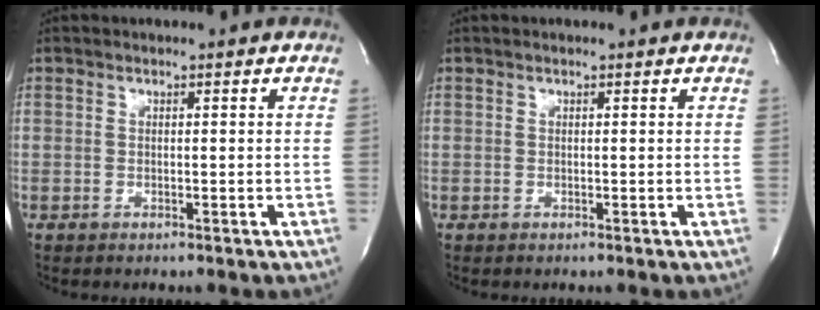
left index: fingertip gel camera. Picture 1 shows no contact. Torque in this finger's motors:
{"motor_torque": [0.27, -0.14, -0.04, 0.01]}